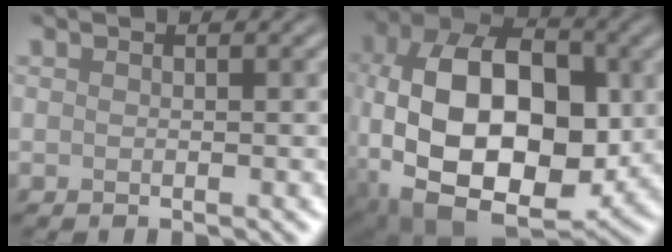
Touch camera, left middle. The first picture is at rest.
{"total": 16.3, "force": [-2.1, 10.0, 12.7], "torque": [-0.214, 0.002, -0.041]}